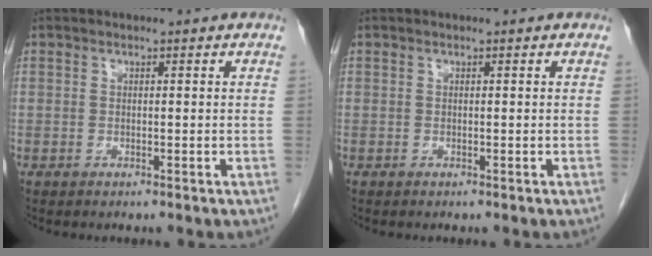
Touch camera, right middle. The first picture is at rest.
{"total": 0.0}